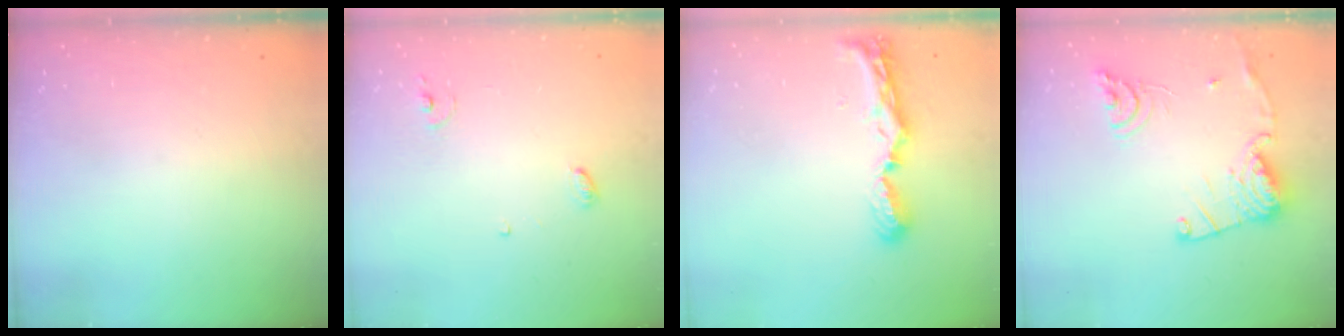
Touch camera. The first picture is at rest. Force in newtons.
{"total": 4.9, "press": 4.8, "slide": 0.2}
{"total": 8.4, "press": 8.4, "slide": 0.4}
{"total": 16.1, "press": 16.1, "slide": 1.6}